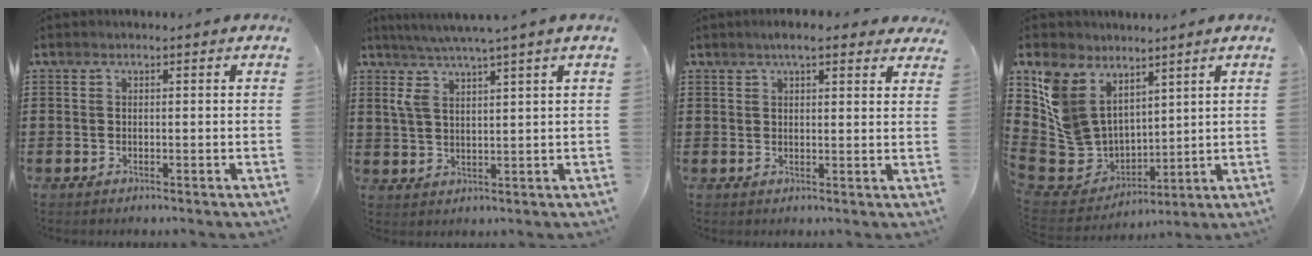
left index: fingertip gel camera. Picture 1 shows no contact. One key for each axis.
{"total": 4.9, "fx": 3.1, "fy": 0.1, "fz": 3.8, "tx": -0.083, "ty": -0.009, "tz": 0.053}
{"total": 3.8, "fx": 2.7, "fy": 0.9, "fz": 2.5, "tx": -0.048, "ty": 0.001, "tz": 0.047}
{"total": 10.8, "fx": 4.8, "fy": 8.3, "fz": 5.0, "tx": -0.162, "ty": -0.025, "tz": 0.097}